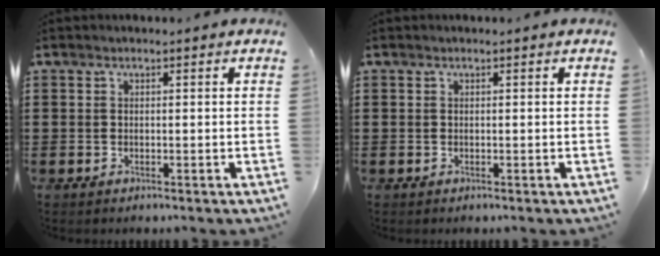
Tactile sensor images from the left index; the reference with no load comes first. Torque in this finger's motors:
{"motor_torque": [-0.02, -0.02, 0.00, -0.01]}